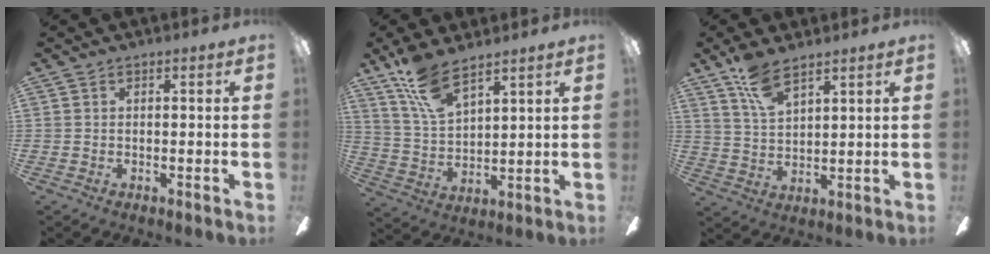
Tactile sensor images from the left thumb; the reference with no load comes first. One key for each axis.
{"total": 11.7, "fx": 8.9, "fy": 3.8, "fz": 6.7, "tx": -0.143, "ty": -0.036, "tz": 0.166}
{"total": 8.8, "fx": 6.5, "fy": 3.0, "fz": 5.1, "tx": -0.102, "ty": -0.028, "tz": 0.118}